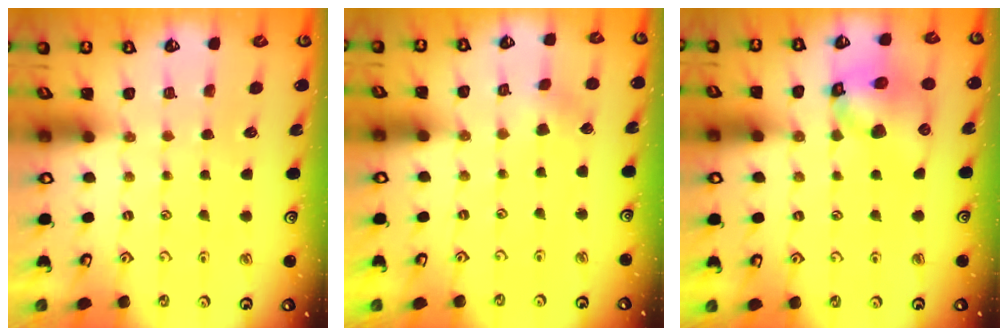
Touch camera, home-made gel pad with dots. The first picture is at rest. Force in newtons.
{"total": 2.2, "press": 2.2, "slide": 0.2}
{"total": 12.0, "press": 11.9, "slide": 1.6}